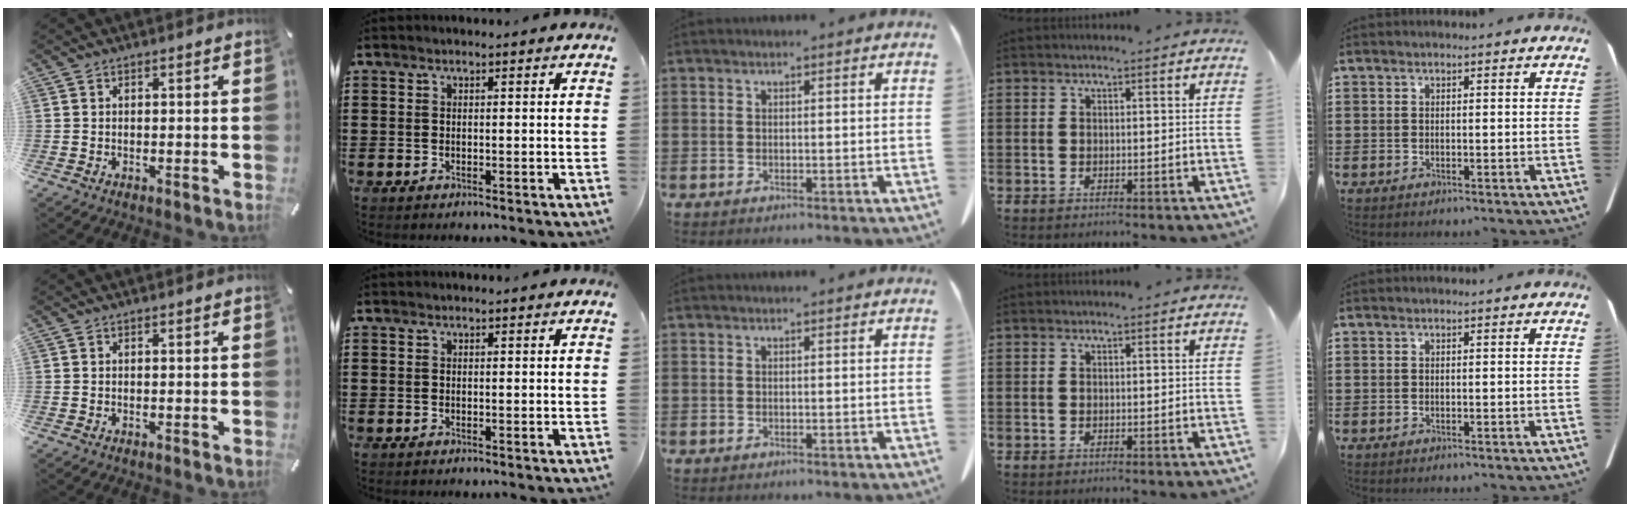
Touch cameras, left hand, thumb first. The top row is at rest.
{}